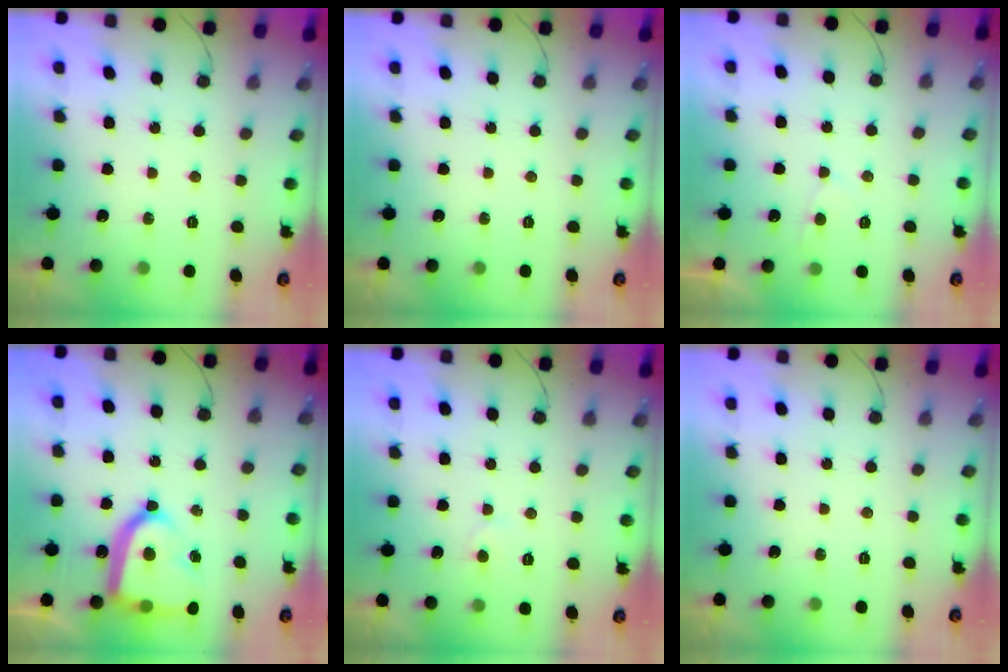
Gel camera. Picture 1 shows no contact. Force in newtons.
{"total": 0.0}
{"total": 2.8, "press": 2.7, "slide": 0.3}
{"total": 18.3, "press": 18.2, "slide": 1.5}
{"total": 2.8, "press": 2.8, "slide": 0.1}
{"total": 0.0}